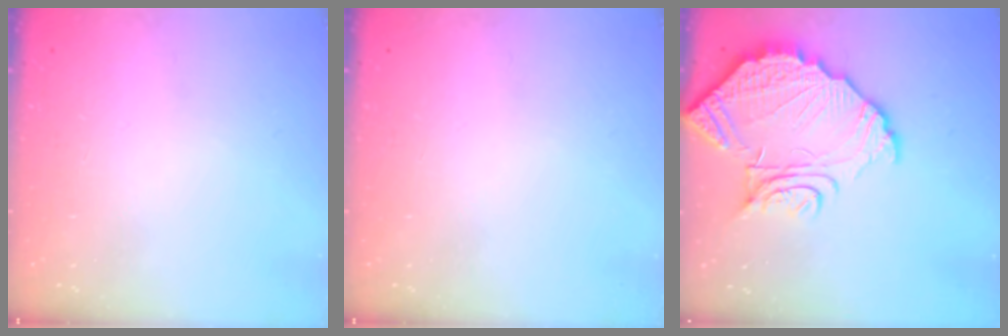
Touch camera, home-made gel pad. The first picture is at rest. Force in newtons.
{"total": 0.0}
{"total": 14.6, "press": 14.6, "slide": 1.2}